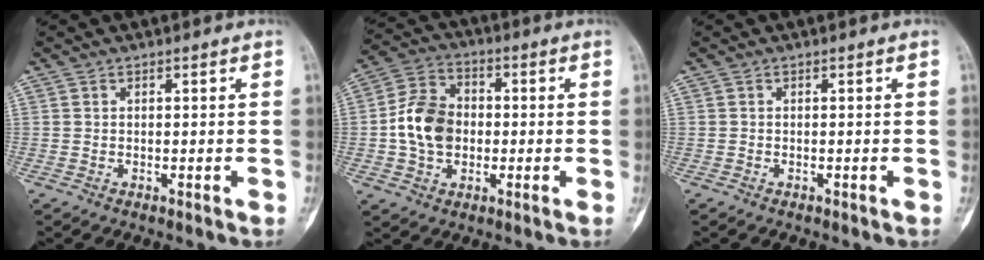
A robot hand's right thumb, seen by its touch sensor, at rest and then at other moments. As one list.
[{"total": 11.0, "force": [-0.7, 8.3, 7.1], "torque": [-0.115, 0.024, -0.021]}, {"total": 0.0}]